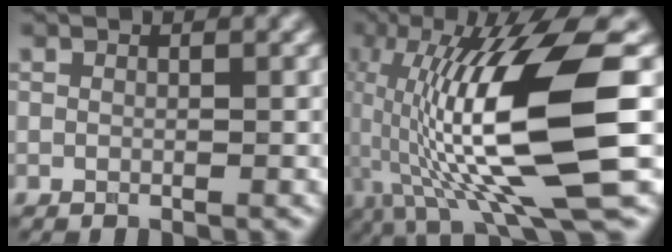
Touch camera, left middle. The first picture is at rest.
{"total": 14.1, "force": [-1.5, 3.0, 13.7], "torque": [-0.250, 0.012, -0.015]}